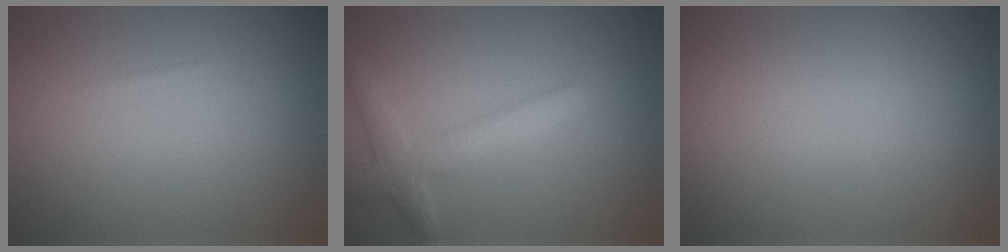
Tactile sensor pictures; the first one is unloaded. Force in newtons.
{"total": 3.1, "press": 3.1, "slide": 0.2}
{"total": 0.0}